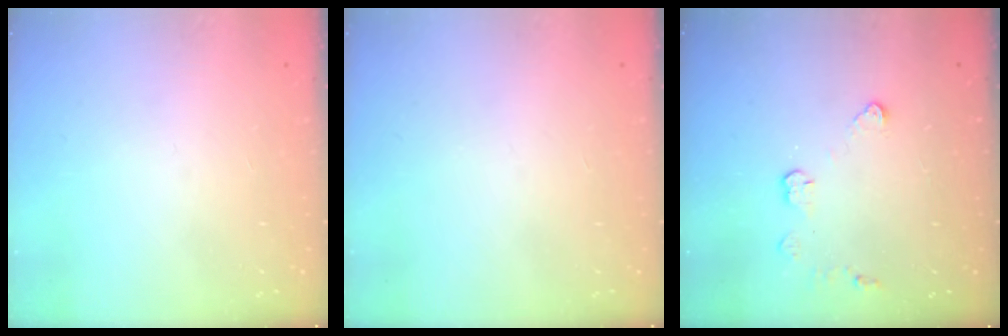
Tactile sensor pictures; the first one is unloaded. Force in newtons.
{"total": 0.0}
{"total": 4.5, "press": 4.5, "slide": 0.6}